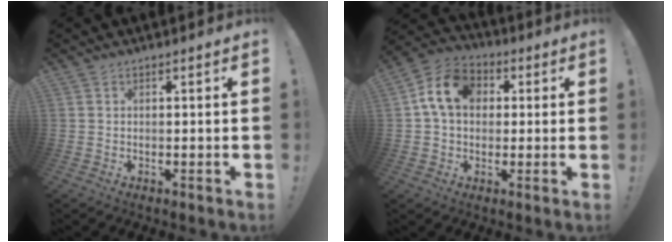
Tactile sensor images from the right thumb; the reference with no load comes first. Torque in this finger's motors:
{"motor_torque": [-0.11, 0.69, 0.20, 0.00, 0.02]}